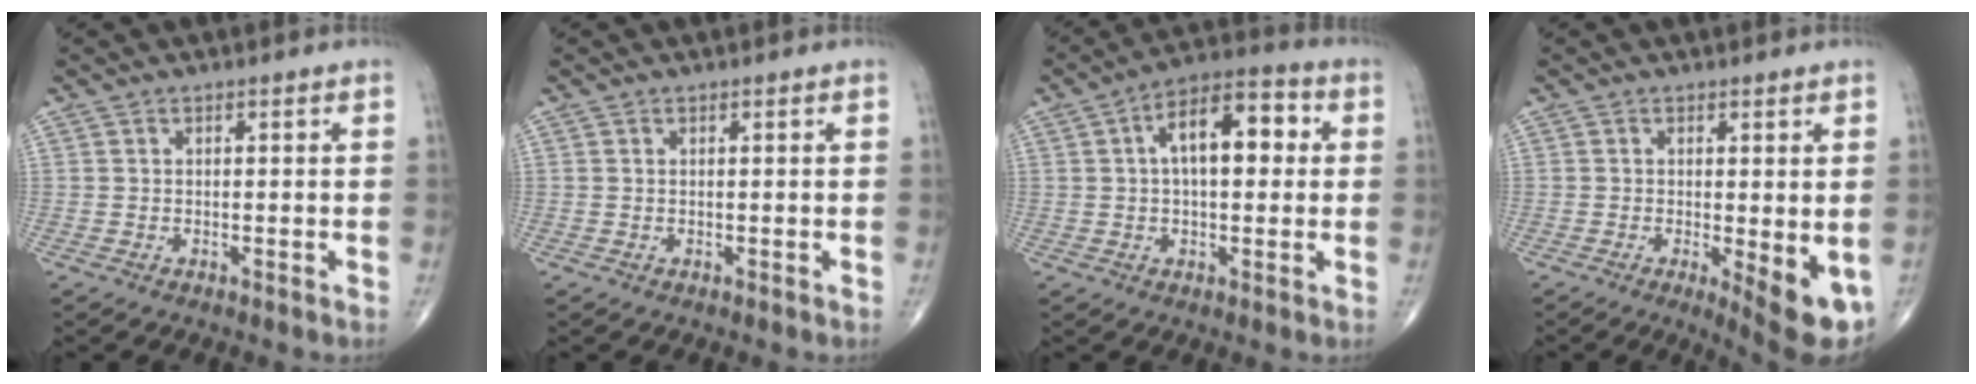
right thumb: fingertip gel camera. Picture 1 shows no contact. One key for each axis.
{"total": 0.0}
{"total": 12.5, "fx": 2.2, "fy": 6.2, "fz": 10.6, "tx": -0.148, "ty": 0.027, "tz": 0.025}
{"total": 8.2, "fx": -1.8, "fy": 2.3, "fz": 7.7, "tx": -0.099, "ty": -0.021, "tz": -0.019}